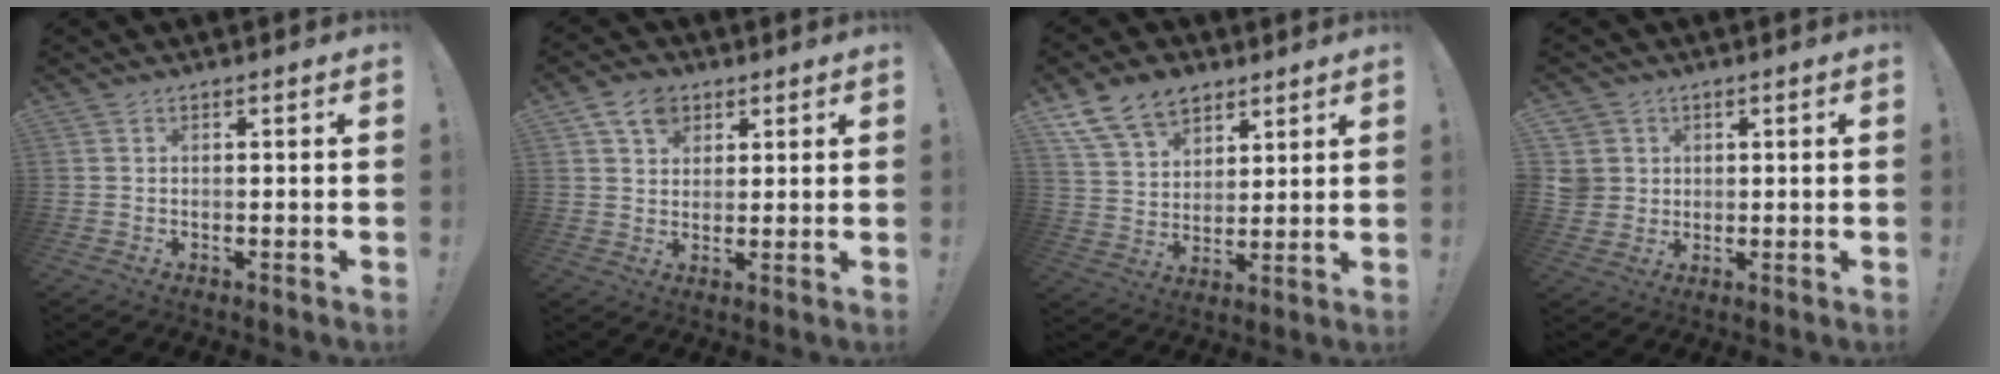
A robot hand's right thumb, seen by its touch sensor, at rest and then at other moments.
{"total": 7.7, "force": [4.0, 5.8, 3.1], "torque": [-0.045, -0.014, 0.077]}
{"total": 13.4, "force": [8.4, 8.9, 5.5], "torque": [-0.103, -0.044, 0.165]}
{"total": 5.5, "force": [1.4, 5.2, 1.1], "torque": [-0.021, -0.007, 0.029]}